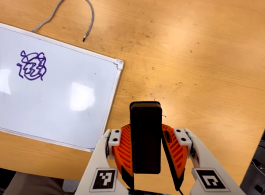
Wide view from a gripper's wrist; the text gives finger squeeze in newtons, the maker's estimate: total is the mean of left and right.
{"total": 5.4, "left": 4.3, "right": 6.4}